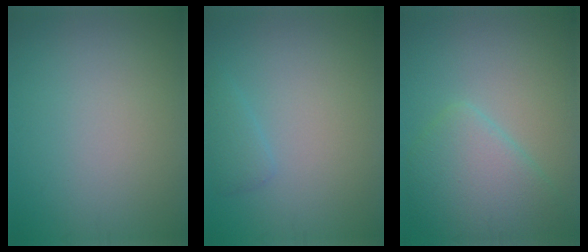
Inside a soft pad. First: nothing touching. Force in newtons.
{"total": 1.4, "press": 1.4, "slide": 0.1}
{"total": 5.2, "press": 5.2, "slide": 0.2}